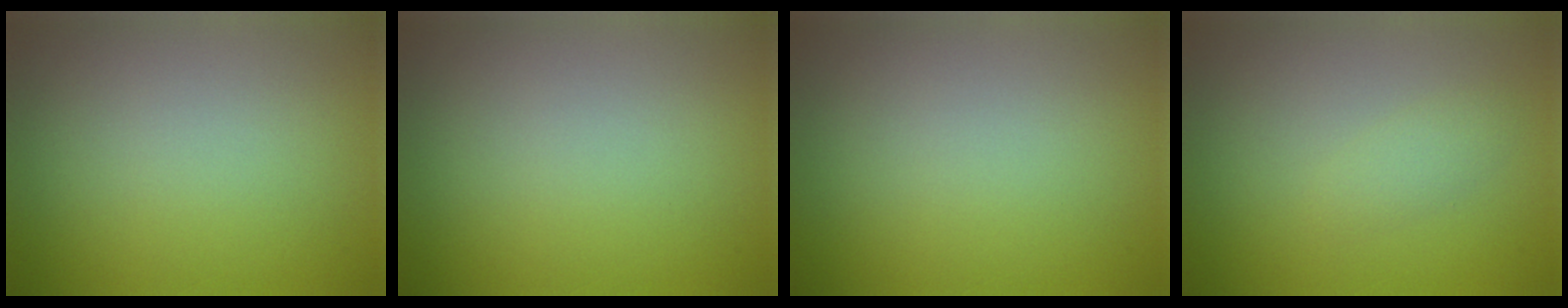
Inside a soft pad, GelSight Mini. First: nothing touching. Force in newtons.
{"total": 0.0}
{"total": 0.0}
{"total": 1.2, "press": 1.2, "slide": 0.1}